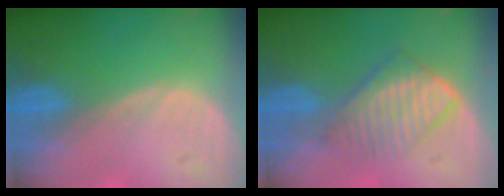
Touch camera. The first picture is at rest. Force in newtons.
{"total": 5.9, "press": 5.8, "slide": 1.3}